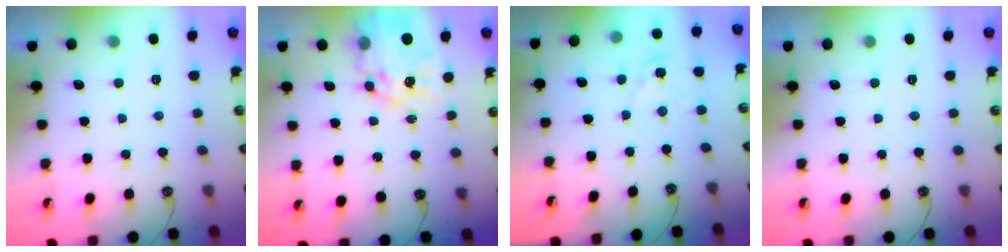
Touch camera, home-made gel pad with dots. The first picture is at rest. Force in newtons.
{"total": 15.1, "press": 15.0, "slide": 1.4}
{"total": 2.1, "press": 2.1, "slide": 0.2}
{"total": 0.0}